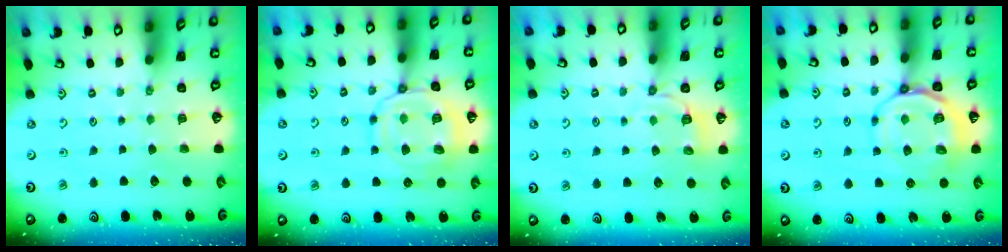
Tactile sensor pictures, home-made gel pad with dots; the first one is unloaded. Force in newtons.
{"total": 13.7, "press": 13.7, "slide": 1.1}
{"total": 3.8, "press": 3.3, "slide": 2.0}
{"total": 11.1, "press": 10.8, "slide": 2.3}